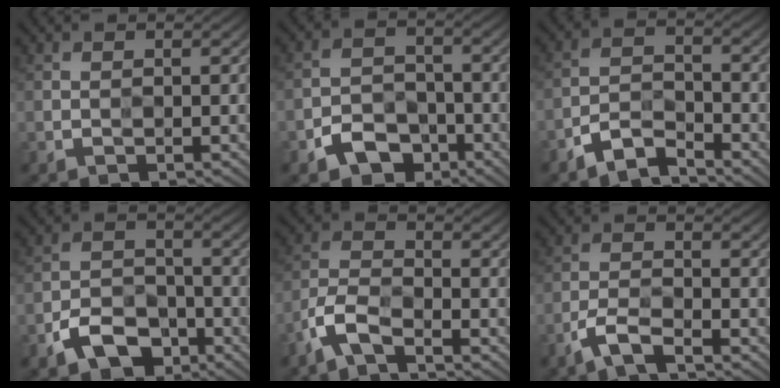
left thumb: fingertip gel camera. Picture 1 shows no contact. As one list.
[{"total": 5.7, "force": [-3.4, 3.7, 2.7], "torque": [-0.048, -0.005, -0.070]}, {"total": 4.8, "force": [-3.7, 1.7, 2.4], "torque": [-0.045, 0.002, -0.083]}, {"total": 6.8, "force": [-3.9, 4.2, 3.7], "torque": [-0.071, -0.003, -0.084]}, {"total": 4.7, "force": [-3.2, 1.6, 3.1], "torque": [-0.072, -0.002, -0.080]}, {"total": 4.0, "force": [-2.8, 1.0, 2.7], "torque": [-0.063, 0.001, -0.067]}]